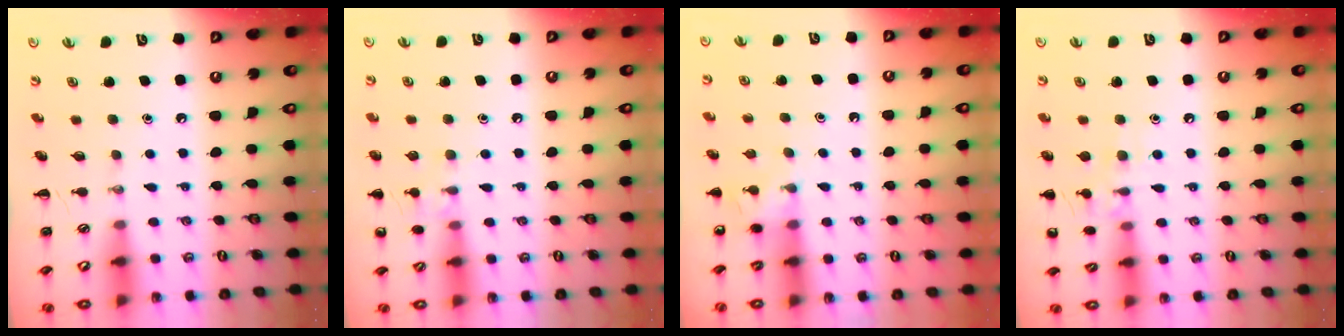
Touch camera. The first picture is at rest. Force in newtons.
{"total": 7.4, "press": 7.1, "slide": 2.2}
{"total": 5.6, "press": 5.4, "slide": 1.4}
{"total": 8.9, "press": 8.7, "slide": 2.0}